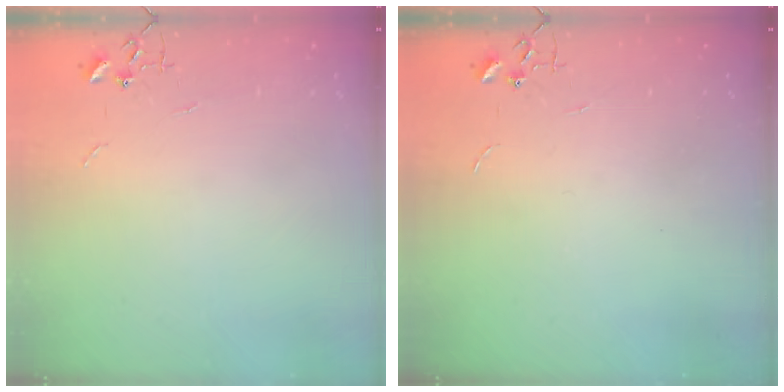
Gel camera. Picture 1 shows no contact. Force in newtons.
{"total": 0.0}